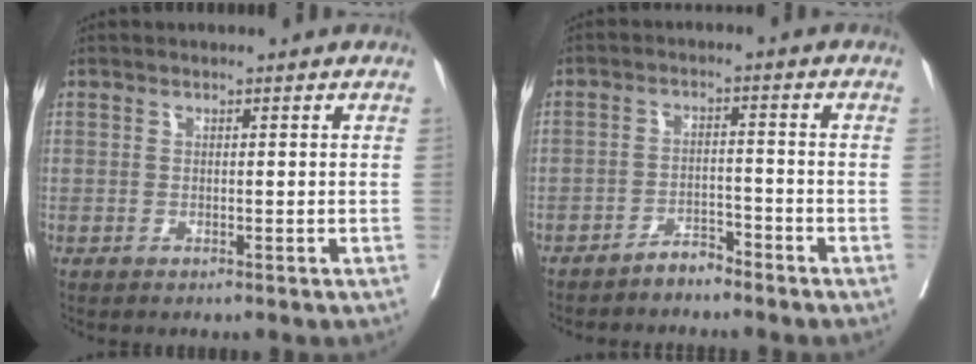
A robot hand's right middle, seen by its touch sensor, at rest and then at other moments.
{"total": 2.9, "force": [-2.8, 0.6, 0.7], "torque": [-0.011, -0.002, -0.049]}